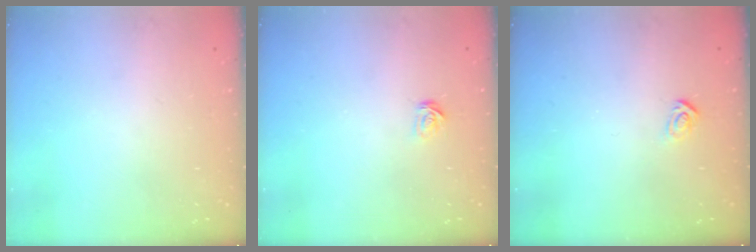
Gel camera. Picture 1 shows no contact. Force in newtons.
{"total": 2.4, "press": 2.4, "slide": 0.2}
{"total": 3.6, "press": 3.6, "slide": 0.4}